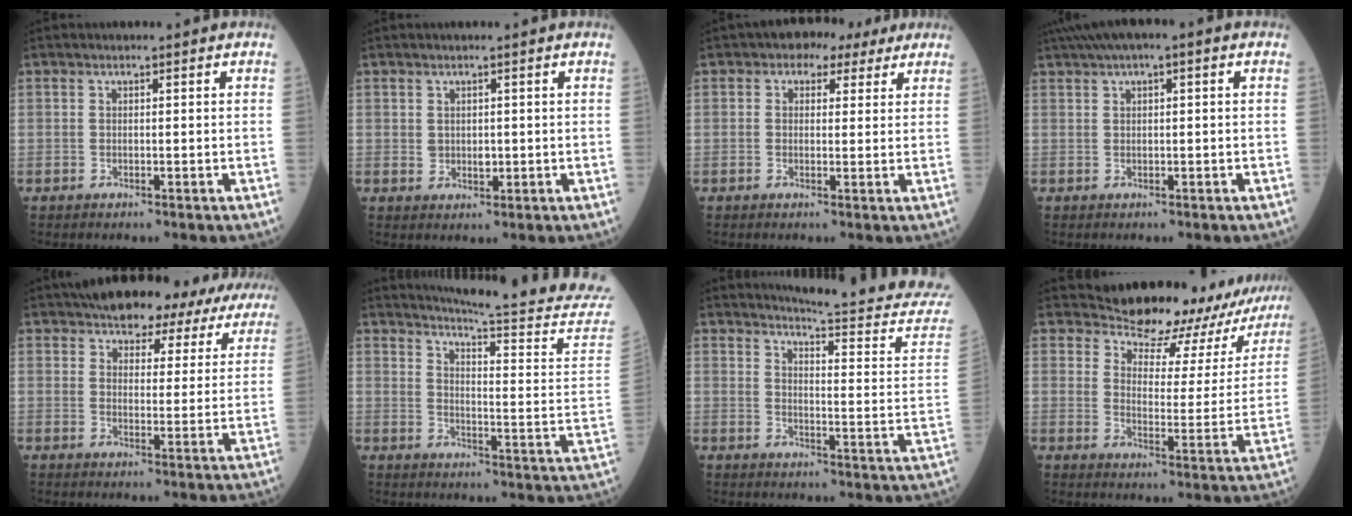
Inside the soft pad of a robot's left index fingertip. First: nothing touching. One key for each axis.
{"total": 1.8, "fx": 0.3, "fy": 1.4, "fz": 1.1, "tx": -0.018, "ty": -0.001, "tz": 0.008}
{"total": 4.6, "fx": 2.8, "fy": 3.1, "fz": 2.1, "tx": -0.024, "ty": 0.029, "tz": 0.036}
{"total": 5.2, "fx": 2.7, "fy": 1.1, "fz": 4.3, "tx": -0.079, "ty": 0.033, "tz": 0.043}
{"total": 16.0, "fx": 14.4, "fy": 5.3, "fz": 4.8, "tx": -0.034, "ty": 0.011, "tz": 0.158}
{"total": 24.3, "fx": 23.1, "fy": -1.6, "fz": 7.6, "tx": -0.114, "ty": -0.144, "tz": 0.271}
{"total": 17.7, "fx": 17.3, "fy": -0.5, "fz": 3.3, "tx": -0.034, "ty": -0.127, "tz": 0.189}
{"total": 18.6, "fx": 17.4, "fy": 5.3, "fz": 3.8, "tx": -0.026, "ty": -0.063, "tz": 0.192}